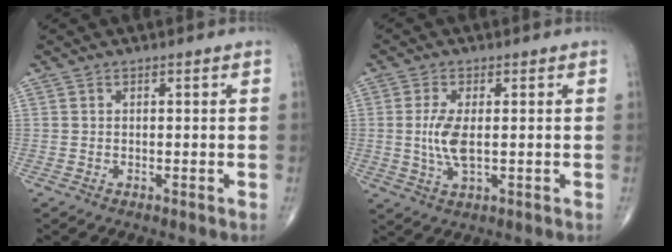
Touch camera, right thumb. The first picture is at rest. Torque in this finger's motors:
{"motor_torque": [-0.62, 0.34, -0.07, -0.18, 0.03]}